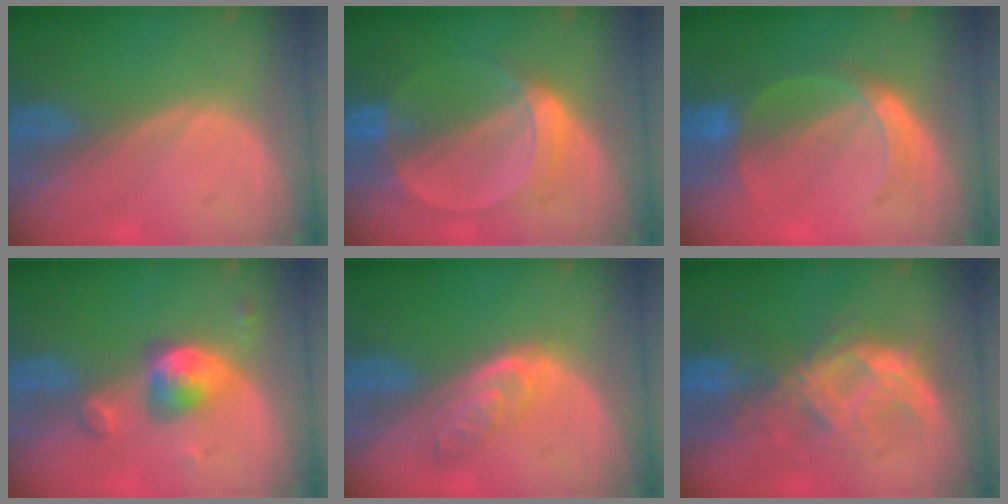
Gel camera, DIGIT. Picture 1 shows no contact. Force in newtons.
{"total": 5.8, "press": 5.3, "slide": 2.3}
{"total": 5.7, "press": 5.3, "slide": 2.0}
{"total": 5.4, "press": 5.4, "slide": 0.5}
{"total": 4.6, "press": 4.4, "slide": 1.1}
{"total": 8.6, "press": 8.4, "slide": 1.9}